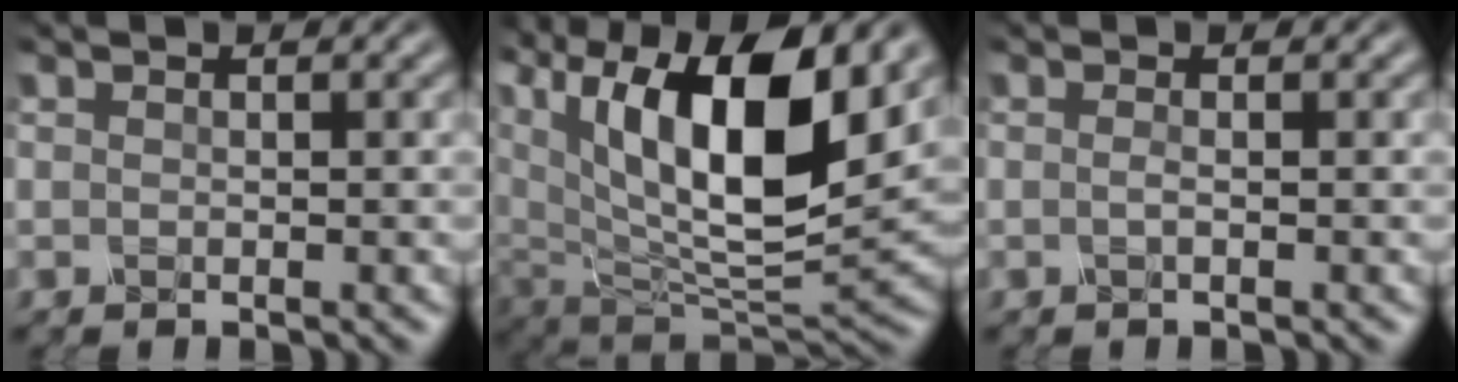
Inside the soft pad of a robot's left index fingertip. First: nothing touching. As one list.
[{"total": 15.5, "force": [6.0, 7.2, 12.3], "torque": [-0.219, 0.005, 0.109]}, {"total": 0.8, "force": [-0.4, 0.1, 0.6], "torque": [-0.014, 0.001, -0.010]}]